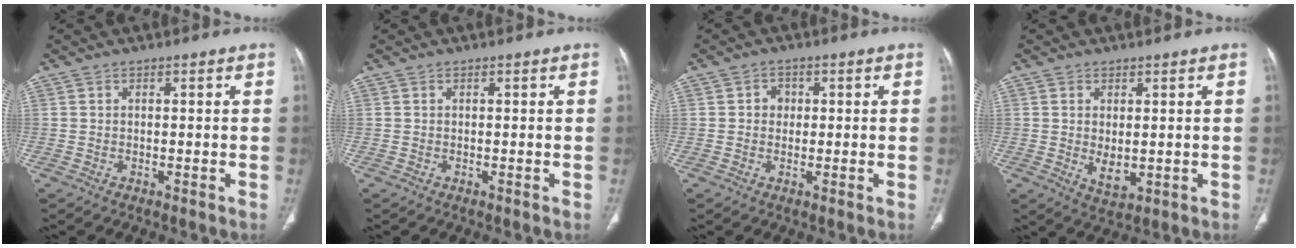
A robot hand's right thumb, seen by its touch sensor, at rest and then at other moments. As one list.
[{"total": 0.0}, {"total": 2.4, "force": [0.3, 2.1, 1.0], "torque": [0.000, 0.005, 0.001]}, {"total": 4.4, "force": [0.0, 2.4, 3.7], "torque": [-0.057, -0.013, 0.011]}]